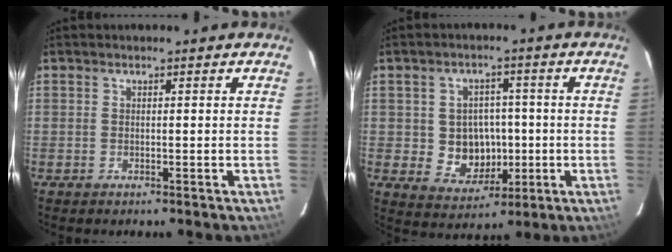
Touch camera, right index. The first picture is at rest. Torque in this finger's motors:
{"motor_torque": [0.24, -0.02, 0.15, 0.02]}